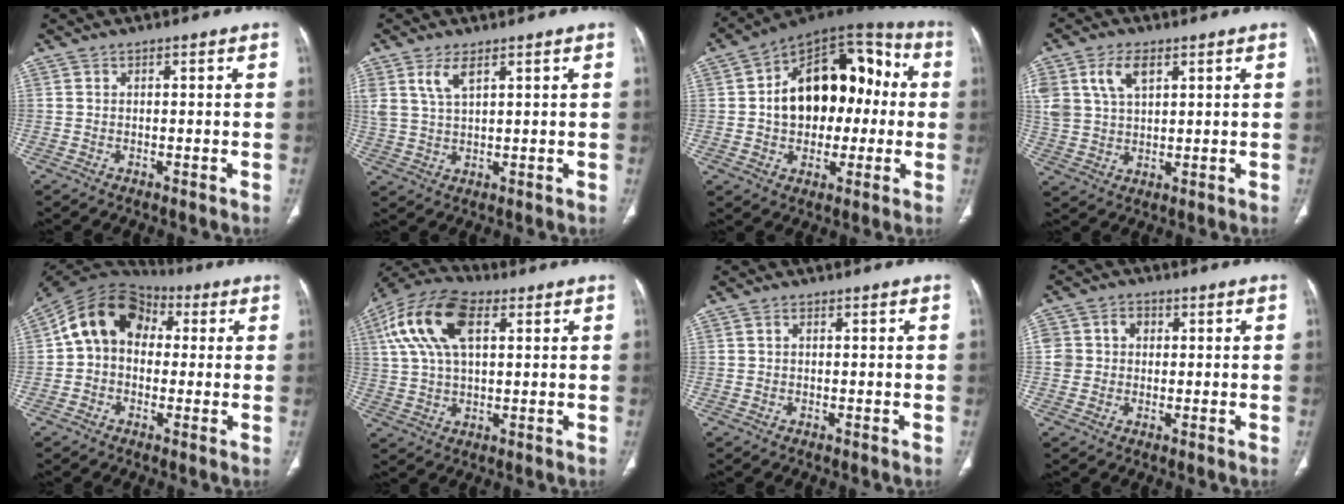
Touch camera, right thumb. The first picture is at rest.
{"total": 4.6, "force": [2.6, 1.7, 3.3], "torque": [-0.072, -0.009, 0.060]}
{"total": 21.4, "force": [0.9, 14.1, 16.1], "torque": [-0.206, 0.043, 0.012]}
{"total": 9.1, "force": [4.1, 5.4, 6.1], "torque": [-0.120, -0.005, 0.084]}
{"total": 13.6, "force": [2.1, 10.3, 8.6], "torque": [-0.127, 0.042, 0.022]}
{"total": 15.8, "force": [5.5, 8.1, 12.4], "torque": [-0.249, 0.019, 0.097]}
{"total": 0.7, "force": [0.2, 0.5, 0.5], "torque": [-0.009, 0.004, 0.003]}
{"total": 5.9, "force": [0.7, 5.4, 2.3], "torque": [-0.025, 0.017, 0.012]}